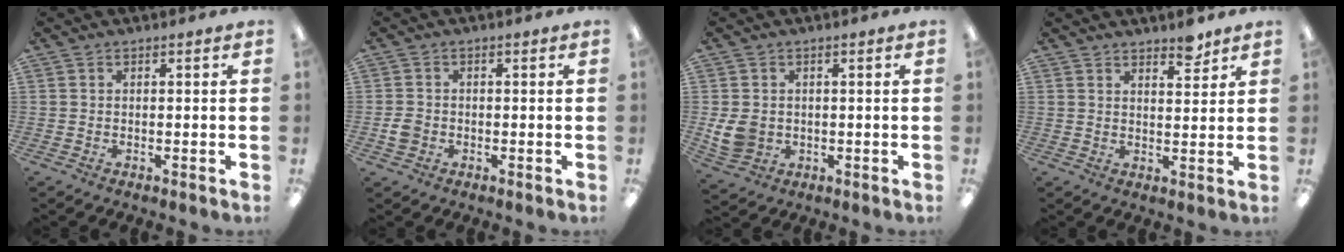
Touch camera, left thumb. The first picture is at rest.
{"total": 2.7, "force": [-0.7, 2.3, 1.3], "torque": [-0.021, 0.005, -0.013]}
{"total": 6.4, "force": [0.3, 5.6, 3.2], "torque": [-0.065, 0.002, 0.008]}
{"total": 4.6, "force": [4.0, 1.5, 1.9], "torque": [-0.012, -0.028, 0.066]}